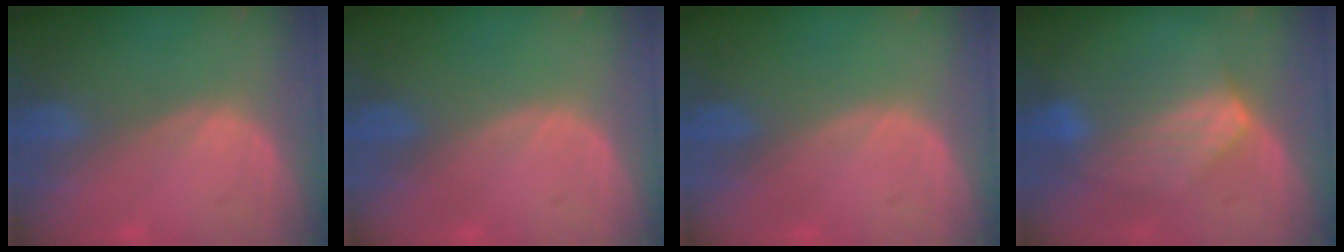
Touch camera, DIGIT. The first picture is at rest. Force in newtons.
{"total": 0.0}
{"total": 0.0}
{"total": 7.0, "press": 6.5, "slide": 2.4}